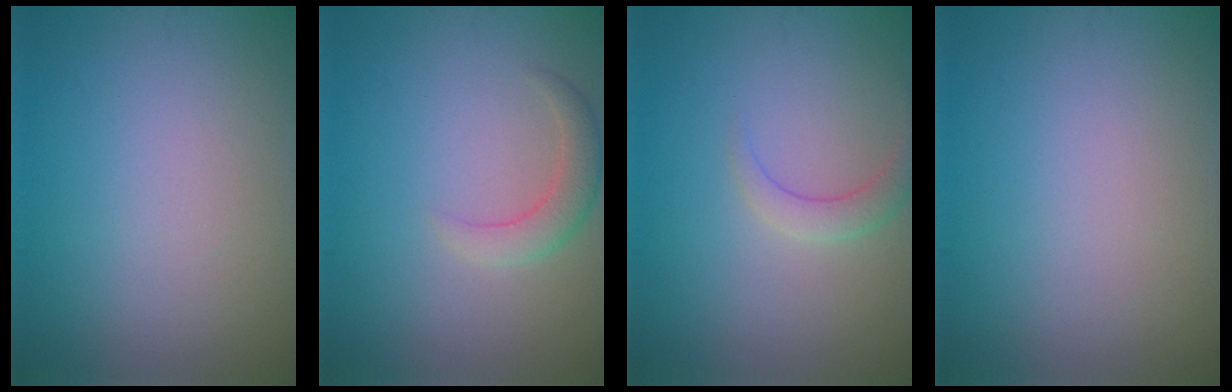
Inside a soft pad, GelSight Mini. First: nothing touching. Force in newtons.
{"total": 2.3, "press": 2.3, "slide": 0.4}
{"total": 1.8, "press": 1.8, "slide": 0.1}
{"total": 0.0}